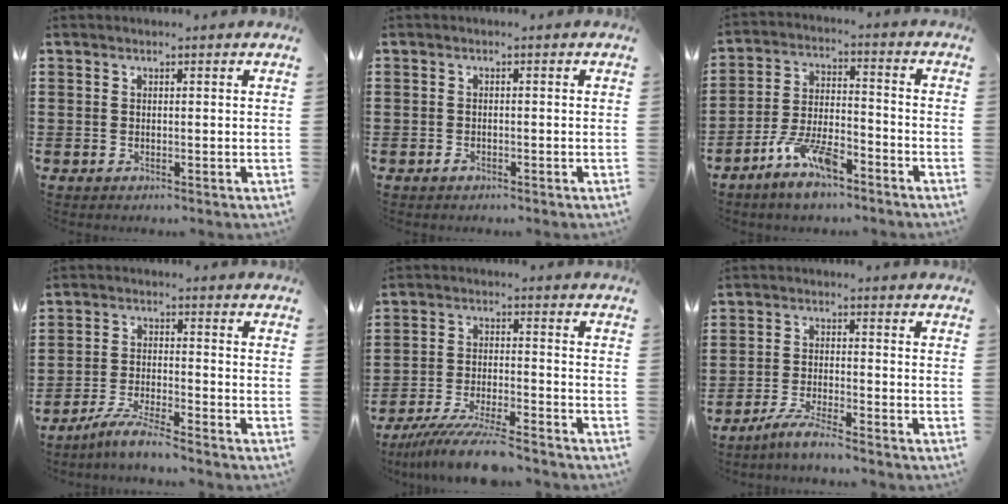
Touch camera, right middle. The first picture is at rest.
{"total": 1.1, "force": [-0.8, 0.5, 0.4], "torque": [-0.010, -0.001, -0.017]}
{"total": 8.9, "force": [-6.3, 2.6, 5.7], "torque": [-0.121, 0.003, -0.120]}
{"total": 5.2, "force": [-4.7, 0.0, 2.1], "torque": [-0.056, -0.010, -0.095]}
{"total": 8.4, "force": [-7.5, 0.4, 3.7], "torque": [-0.074, 0.000, -0.144]}
{"total": 4.3, "force": [-3.9, 0.0, 1.8], "torque": [-0.044, -0.003, -0.079]}